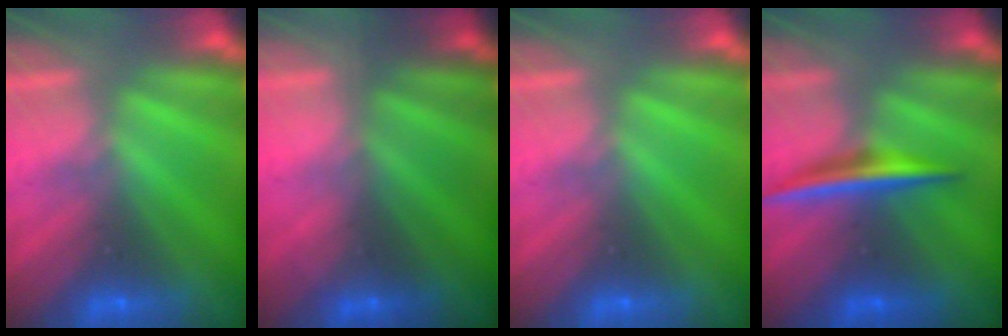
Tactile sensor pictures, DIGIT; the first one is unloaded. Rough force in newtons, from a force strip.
{"total": 1.5}
{"total": 0.0}
{"total": 1.9}